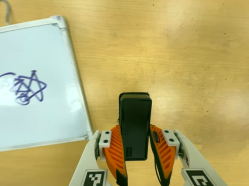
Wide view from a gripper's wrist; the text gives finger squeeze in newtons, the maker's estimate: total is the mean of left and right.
{"total": 4.8, "left": 3.5, "right": 6.2}